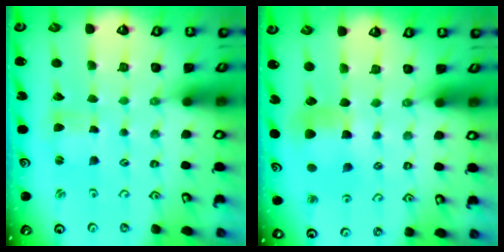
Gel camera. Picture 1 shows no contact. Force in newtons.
{"total": 6.1, "press": 6.1, "slide": 0.6}